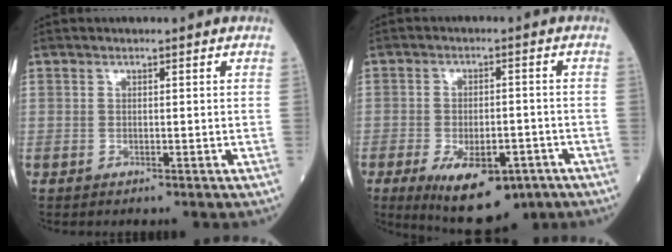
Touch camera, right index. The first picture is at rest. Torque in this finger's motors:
{"motor_torque": [1.29, -0.84, 0.59, 0.13]}